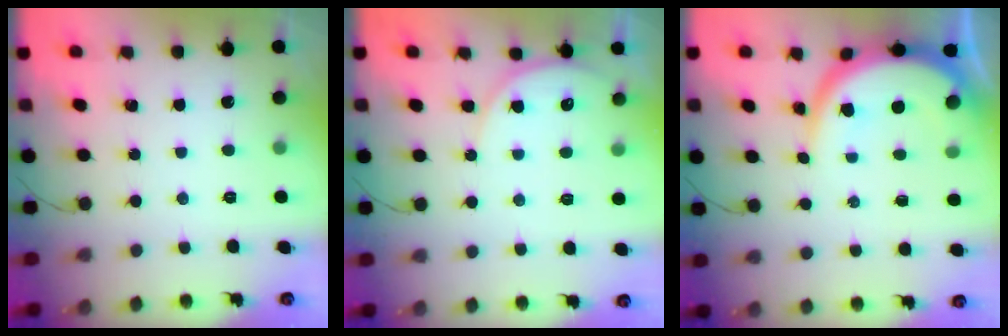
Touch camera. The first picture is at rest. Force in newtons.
{"total": 7.2, "press": 7.2, "slide": 0.4}
{"total": 9.5, "press": 9.4, "slide": 0.9}